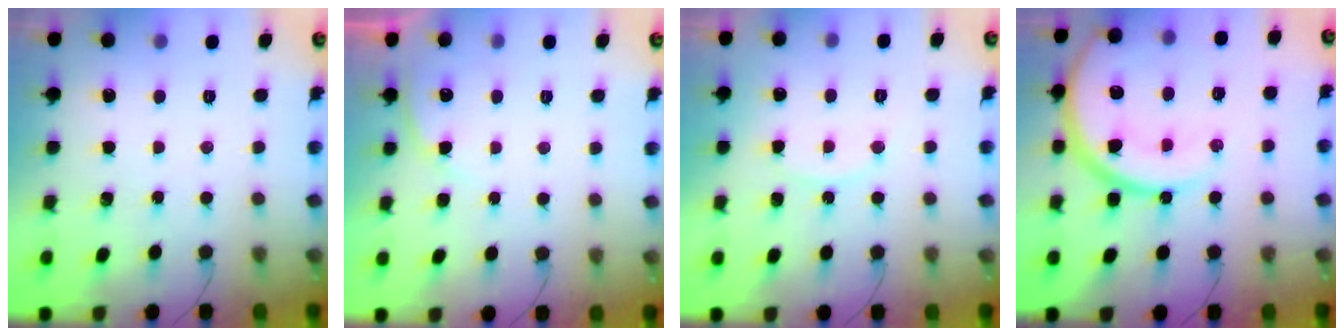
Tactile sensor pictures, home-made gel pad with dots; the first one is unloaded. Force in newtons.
{"total": 5.0, "press": 4.6, "slide": 1.8}
{"total": 8.2, "press": 8.1, "slide": 0.5}
{"total": 18.3, "press": 18.2, "slide": 2.0}